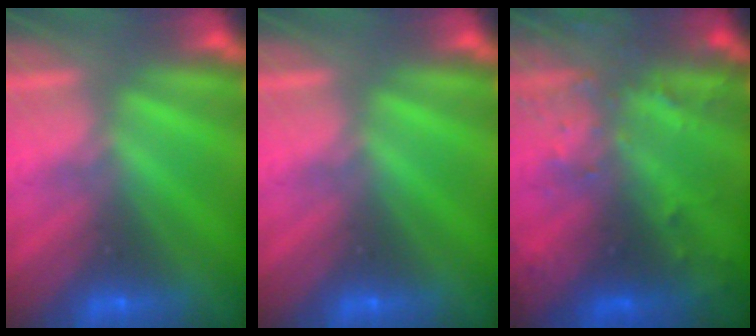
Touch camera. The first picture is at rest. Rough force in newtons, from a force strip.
{"total": 0.0}
{"total": 8.8}